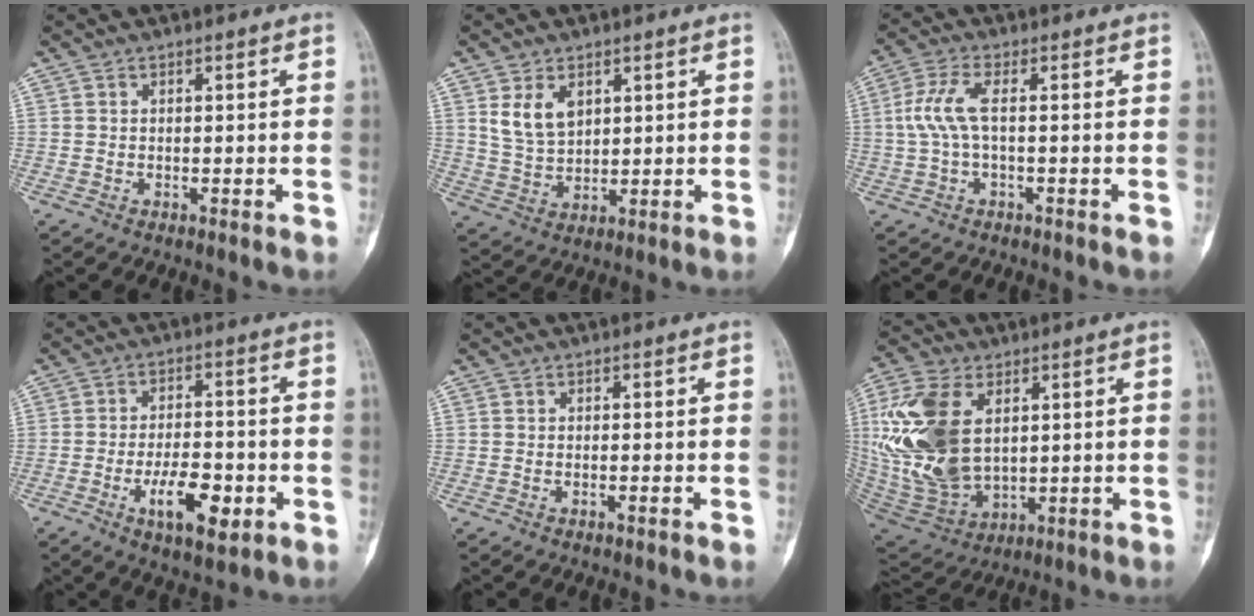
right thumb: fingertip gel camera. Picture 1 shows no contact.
{"total": 7.0, "force": [3.0, 4.5, 4.4], "torque": [-0.068, -0.016, 0.066]}
{"total": 6.0, "force": [0.2, 1.9, 5.7], "torque": [-0.150, 0.016, 0.000]}
{"total": 10.0, "force": [-3.6, 4.4, 8.3], "torque": [-0.127, 0.012, -0.056]}
{"total": 0.6, "force": [-0.2, 0.1, 0.6], "torque": [-0.010, 0.005, -0.003]}
{"total": 20.7, "force": [3.9, 12.7, 15.9], "torque": [-0.340, -0.023, 0.087]}